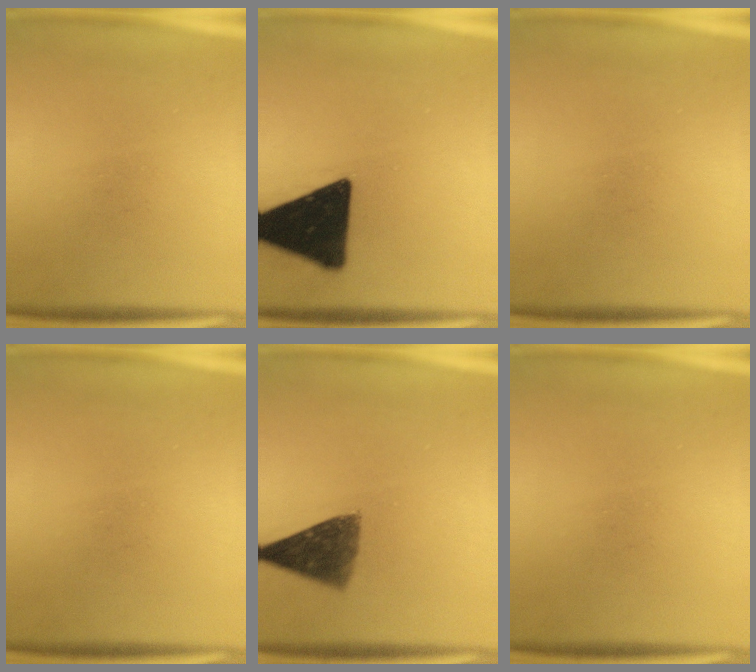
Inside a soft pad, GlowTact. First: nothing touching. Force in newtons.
{"total": 20.1}
{"total": 0.0}
{"total": 0.0}
{"total": 8.0}
{"total": 0.0}